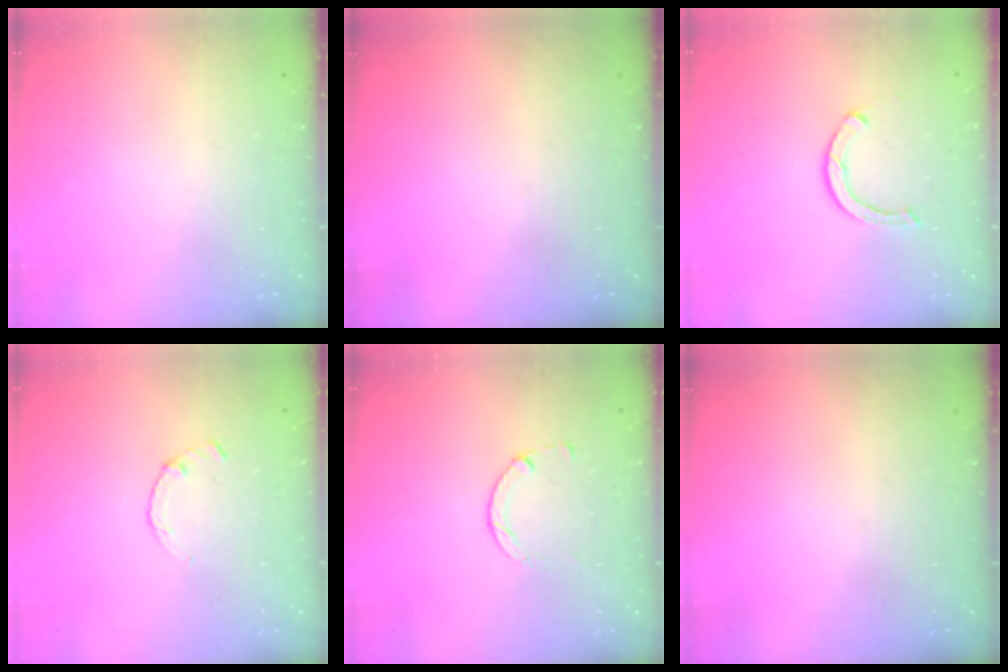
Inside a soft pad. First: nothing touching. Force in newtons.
{"total": 0.0}
{"total": 2.4, "press": 2.4, "slide": 0.0}
{"total": 0.9, "press": 0.8, "slide": 0.3}
{"total": 1.8, "press": 1.8, "slide": 0.2}
{"total": 0.0}